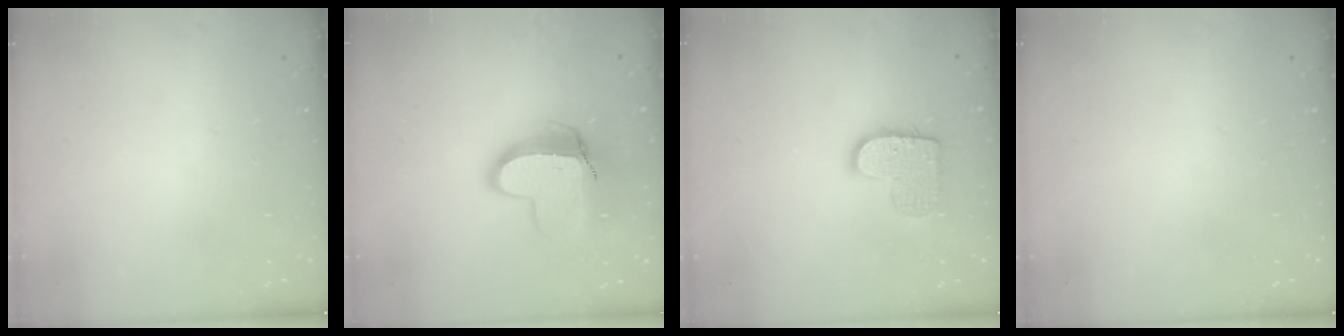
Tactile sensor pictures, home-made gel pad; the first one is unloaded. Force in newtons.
{"total": 12.7, "press": 12.7, "slide": 1.1}
{"total": 11.2, "press": 11.2, "slide": 0.7}
{"total": 0.0}